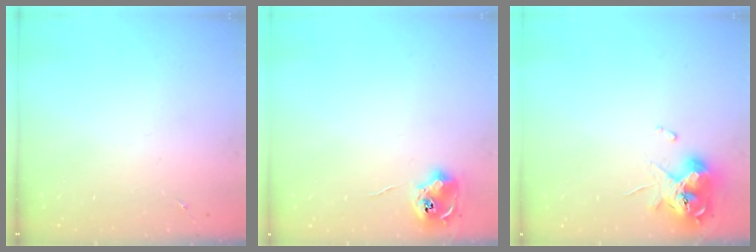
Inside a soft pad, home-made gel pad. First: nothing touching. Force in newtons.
{"total": 8.8, "press": 8.8, "slide": 0.1}
{"total": 11.4, "press": 11.3, "slide": 1.8}